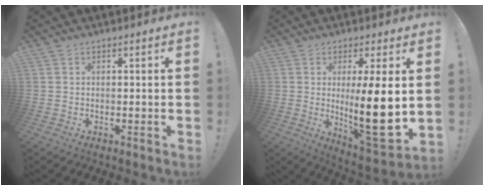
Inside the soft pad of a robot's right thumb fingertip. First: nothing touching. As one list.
[{"total": 16.1, "force": [1.0, 3.1, 15.7], "torque": [-0.246, -0.026, 0.016]}]